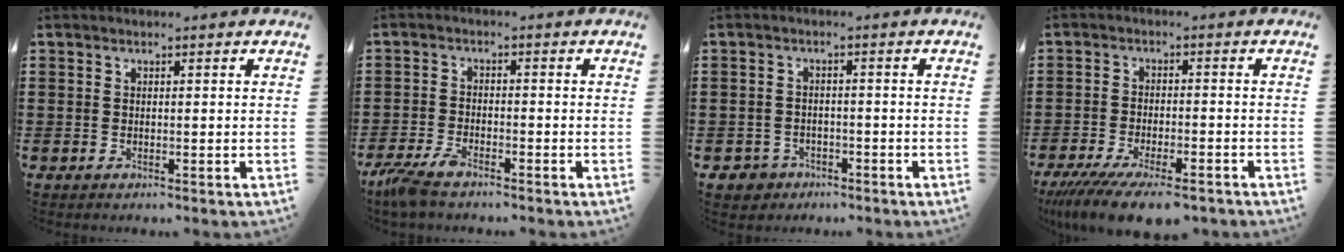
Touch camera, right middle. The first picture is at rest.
{"total": 4.2, "force": [-3.3, 0.9, 2.4], "torque": [-0.076, -0.011, -0.072]}
{"total": 2.2, "force": [-1.8, 1.2, 0.2], "torque": [-0.012, 0.001, -0.039]}
{"total": 6.8, "force": [-5.6, 1.0, 3.8], "torque": [-0.084, -0.015, -0.104]}